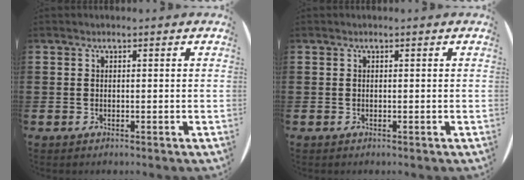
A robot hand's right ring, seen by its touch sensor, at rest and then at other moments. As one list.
[{"total": 0.0}]